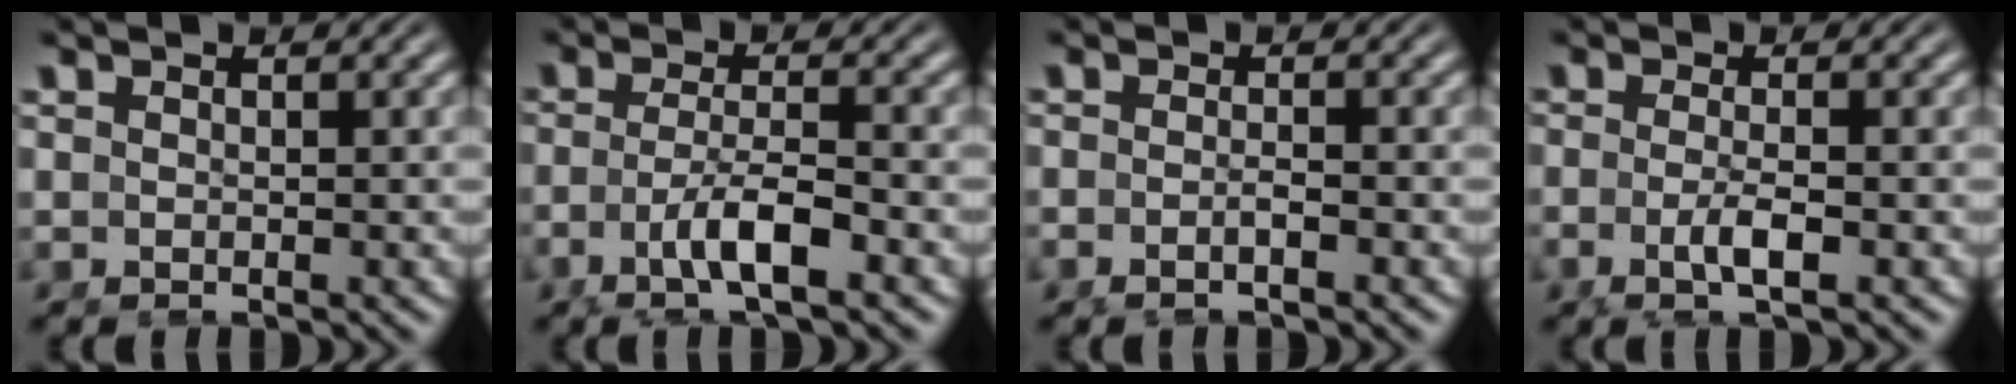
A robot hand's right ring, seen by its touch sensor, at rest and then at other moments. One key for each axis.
{"total": 3.9, "fx": -1.9, "fy": 0.7, "fz": 3.3, "tx": -0.070, "ty": -0.023, "tz": -0.022}
{"total": 1.6, "fx": -1.2, "fy": 0.3, "fz": 1.0, "tx": -0.024, "ty": -0.003, "tz": -0.024}
{"total": 2.5, "fx": -1.3, "fy": 0.1, "fz": 2.2, "tx": -0.046, "ty": -0.017, "tz": -0.017}